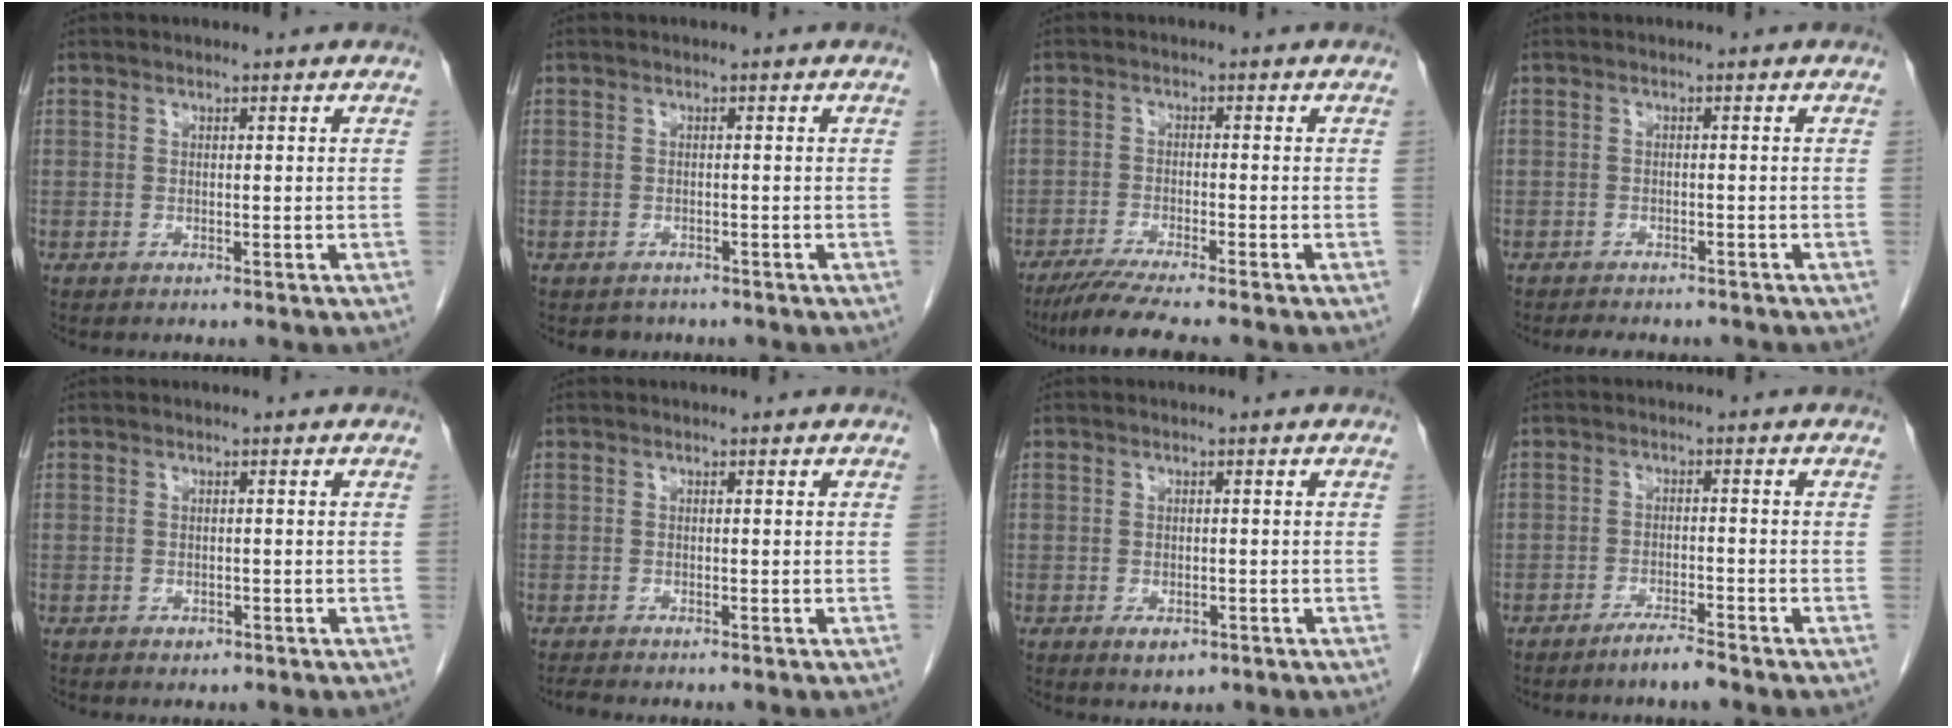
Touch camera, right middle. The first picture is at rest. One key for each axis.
{"total": 1.8, "fx": -1.4, "fy": 1.0, "fz": -0.1, "tx": -0.005, "ty": 0.002, "tz": -0.023}
{"total": 7.8, "fx": -6.5, "fy": -0.4, "fz": 4.3, "tx": -0.063, "ty": -0.022, "tz": -0.106}
{"total": 5.8, "fx": -5.1, "fy": 1.9, "fz": 2.0, "tx": -0.028, "ty": 0.000, "tz": -0.064}
{"total": 0.8, "fx": -0.4, "fy": 0.6, "fz": 0.4, "tx": -0.004, "ty": 0.002, "tz": -0.002}
{"total": 0.8, "fx": -0.7, "fy": -0.1, "fz": 0.3, "tx": -0.010, "ty": -0.002, "tz": -0.015}
{"total": 2.4, "fx": -1.1, "fy": 1.3, "fz": 1.7, "tx": -0.022, "ty": -0.001, "tz": -0.006}
{"total": 3.3, "fx": -2.7, "fy": 0.1, "fz": 1.8, "tx": -0.033, "ty": -0.002, "tz": -0.049}